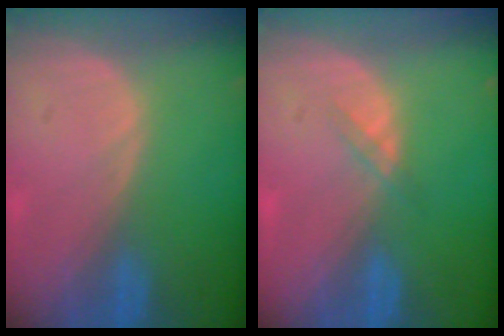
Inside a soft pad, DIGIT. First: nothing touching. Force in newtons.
{"total": 1.3, "press": 1.3, "slide": 0.2}